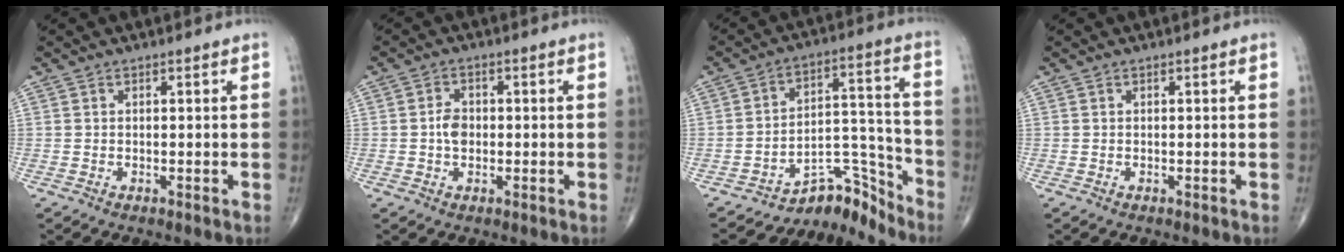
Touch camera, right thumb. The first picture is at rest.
{"total": 3.3, "force": [-0.3, 2.4, 2.2], "torque": [-0.032, 0.006, -0.010]}
{"total": 9.4, "force": [-8.7, 3.4, 0.5], "torque": [0.022, 0.137, -0.148]}
{"total": 0.0}